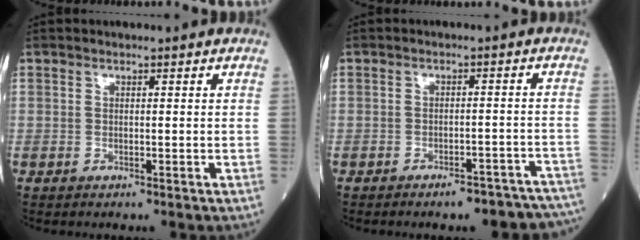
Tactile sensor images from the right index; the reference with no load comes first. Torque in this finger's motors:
{"motor_torque": [-0.08, -0.53, 0.11, 0.02]}